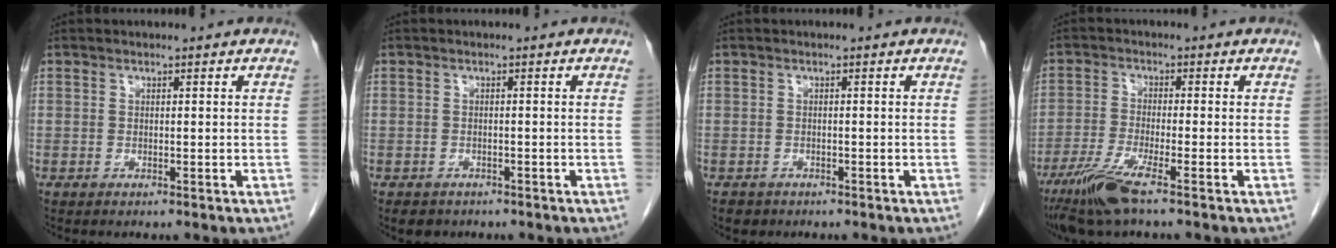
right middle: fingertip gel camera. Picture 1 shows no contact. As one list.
[{"total": 2.3, "force": [-1.7, 1.5, 0.3], "torque": [-0.011, 0.001, -0.023]}, {"total": 1.5, "force": [-1.0, 1.1, 0.1], "torque": [-0.010, 0.001, -0.014]}, {"total": 6.9, "force": [-4.5, -0.1, 5.2], "torque": [-0.110, -0.022, -0.091]}]